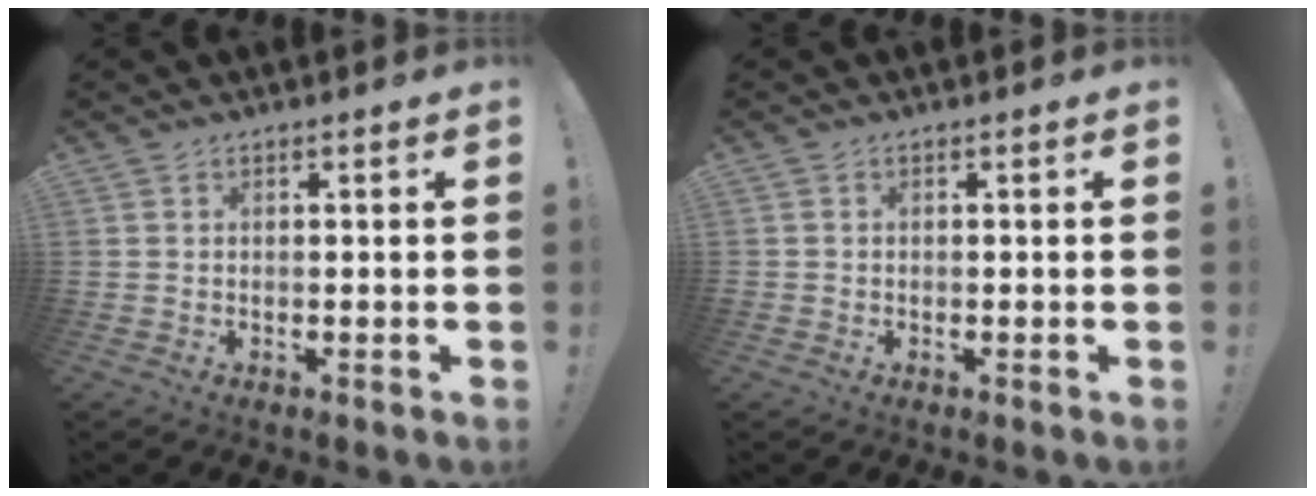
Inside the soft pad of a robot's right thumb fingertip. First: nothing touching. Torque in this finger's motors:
{"motor_torque": [-0.22, 0.05, -0.13, 0.09, 0.00]}